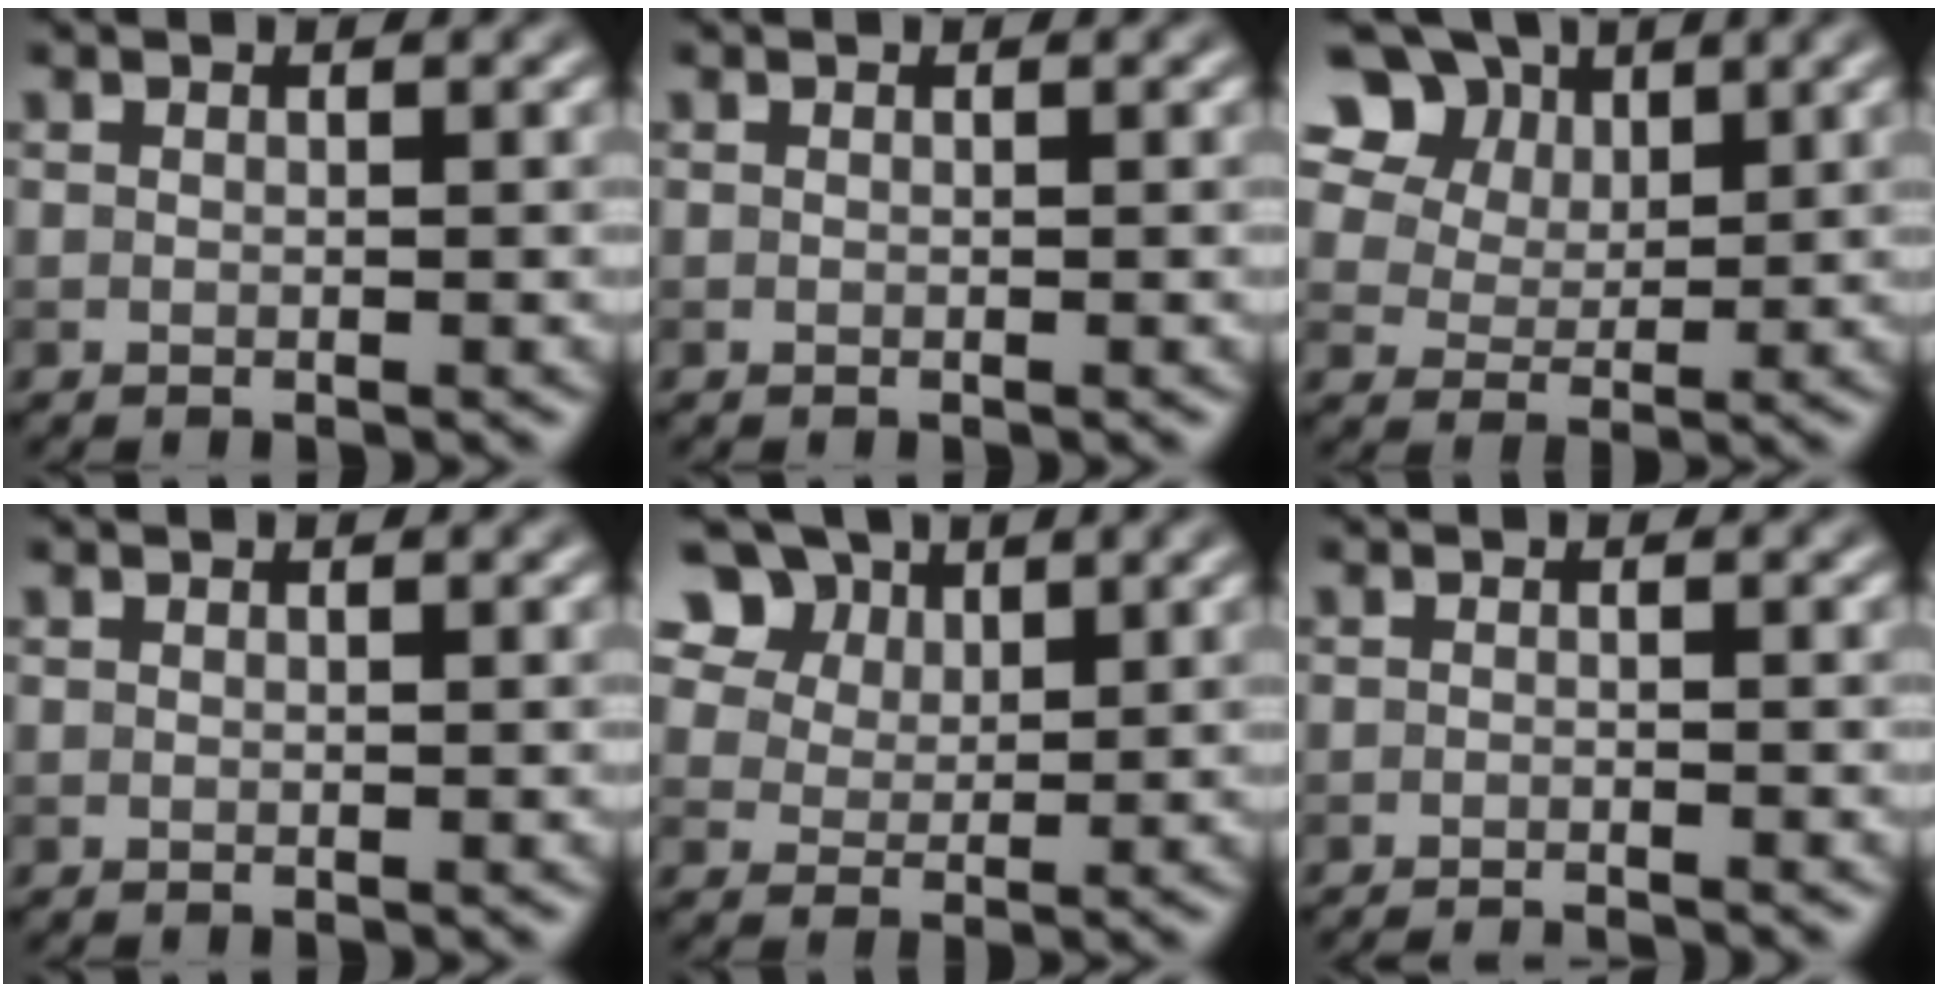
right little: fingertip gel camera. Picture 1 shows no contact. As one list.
[{"total": 0.0}, {"total": 12.2, "force": [7.1, 8.2, 5.6], "torque": [-0.134, 0.029, 0.127]}, {"total": 0.0}, {"total": 9.5, "force": [5.9, 6.2, 4.1], "torque": [-0.098, 0.016, 0.102]}, {"total": 3.1, "force": [-2.9, 0.5, 1.1], "torque": [-0.009, -0.003, -0.043]}]